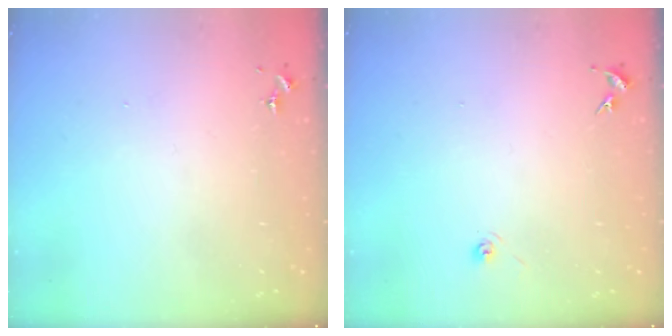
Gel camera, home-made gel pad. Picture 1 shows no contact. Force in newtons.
{"total": 3.3, "press": 2.8, "slide": 1.7}